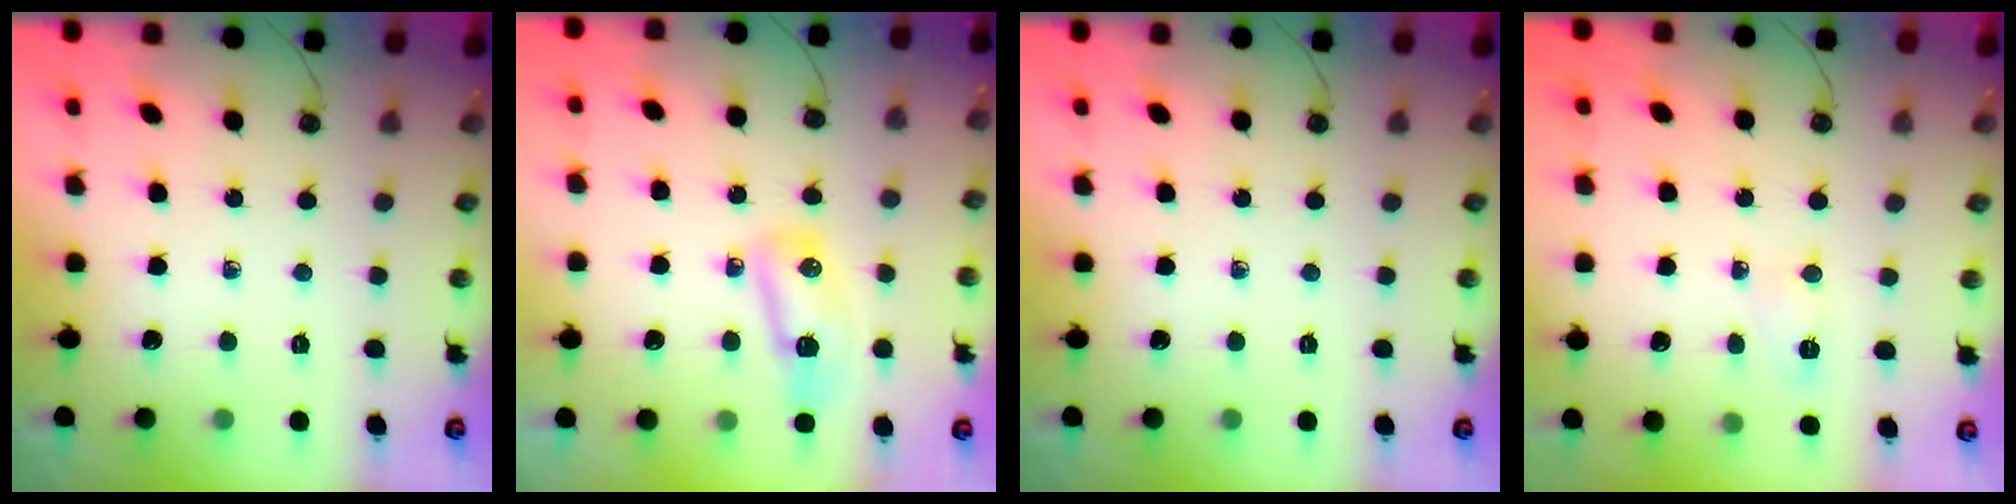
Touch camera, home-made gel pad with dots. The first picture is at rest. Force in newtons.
{"total": 9.1, "press": 9.0, "slide": 1.1}
{"total": 0.0}
{"total": 4.1, "press": 4.0, "slide": 0.5}